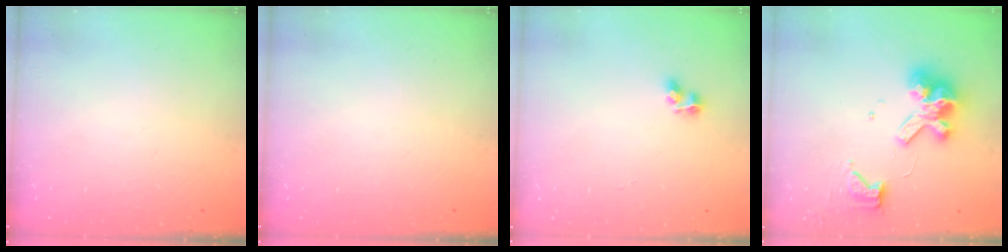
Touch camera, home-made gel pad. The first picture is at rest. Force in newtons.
{"total": 0.0}
{"total": 4.4, "press": 4.3, "slide": 0.8}
{"total": 12.3, "press": 12.2, "slide": 1.4}